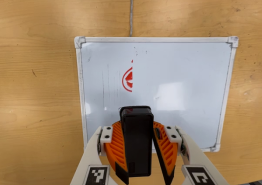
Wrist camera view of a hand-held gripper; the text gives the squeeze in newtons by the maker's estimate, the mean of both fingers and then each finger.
{"total": 9.9, "left": 9.6, "right": 10.2}